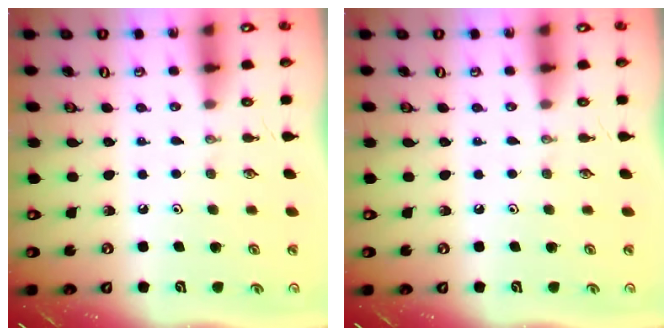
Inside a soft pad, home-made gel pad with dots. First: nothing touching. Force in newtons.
{"total": 0.0}